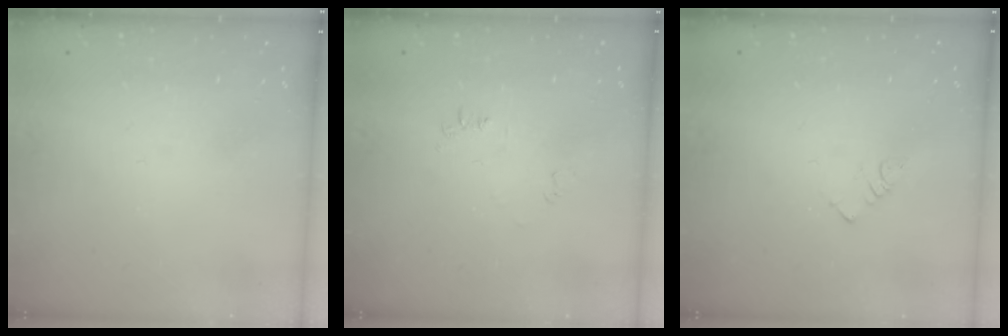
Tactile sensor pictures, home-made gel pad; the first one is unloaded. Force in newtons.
{"total": 3.5, "press": 3.4, "slide": 0.5}
{"total": 2.3, "press": 2.3, "slide": 0.4}